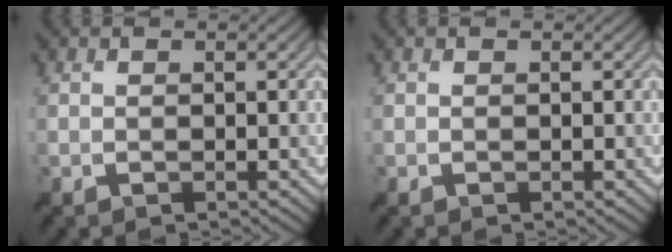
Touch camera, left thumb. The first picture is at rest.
{"total": 0.0}